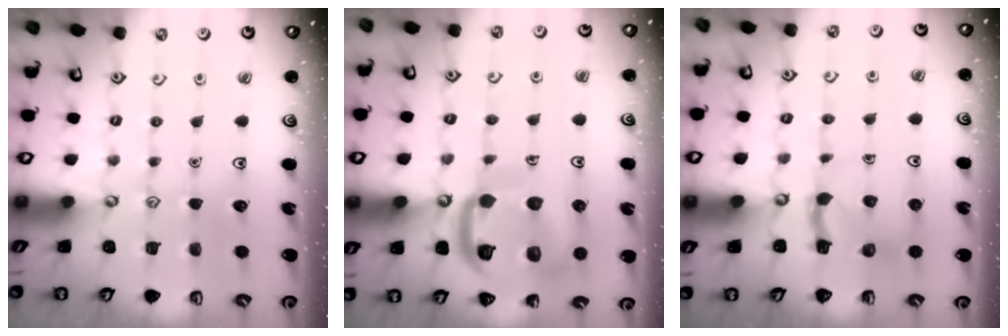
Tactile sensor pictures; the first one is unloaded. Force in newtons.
{"total": 17.0, "press": 16.9, "slide": 1.9}
{"total": 5.1, "press": 5.0, "slide": 0.9}